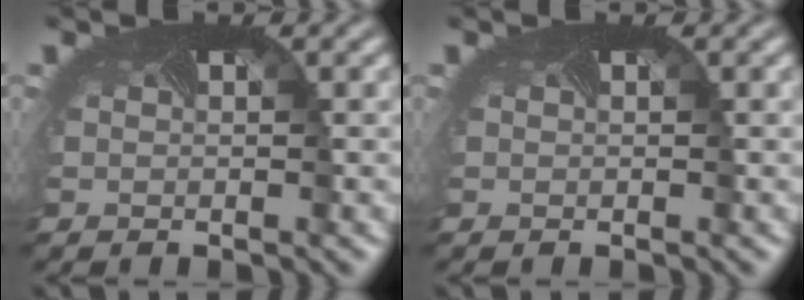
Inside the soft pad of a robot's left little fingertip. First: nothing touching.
{"total": 0.0}